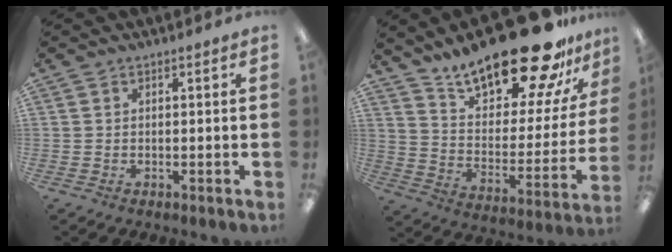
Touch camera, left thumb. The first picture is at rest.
{"total": 26.3, "force": [20.8, 8.4, 13.8], "torque": [-0.205, -0.141, 0.347]}